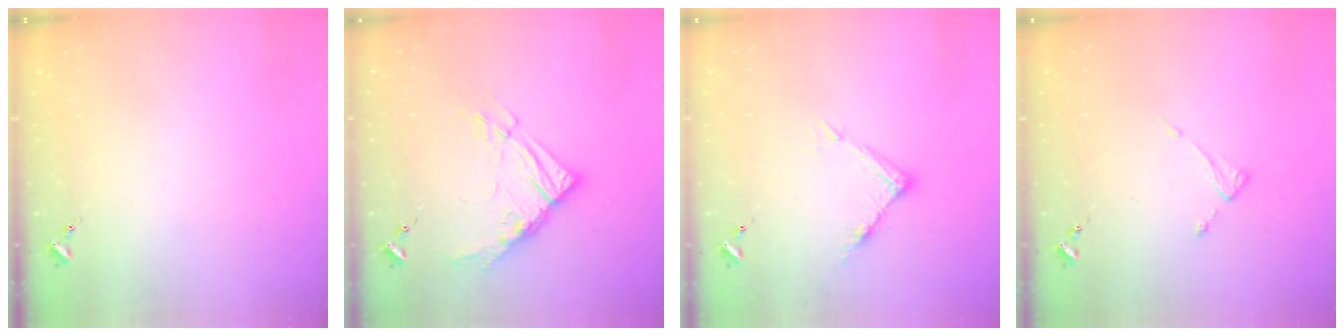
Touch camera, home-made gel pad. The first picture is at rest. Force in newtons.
{"total": 12.7, "press": 12.6, "slide": 1.3}
{"total": 8.0, "press": 8.0, "slide": 0.4}
{"total": 4.1, "press": 4.0, "slide": 0.4}